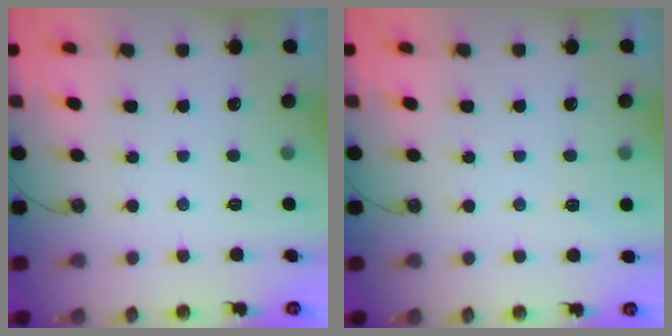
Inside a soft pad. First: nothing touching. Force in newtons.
{"total": 3.0, "press": 2.4, "slide": 1.8}